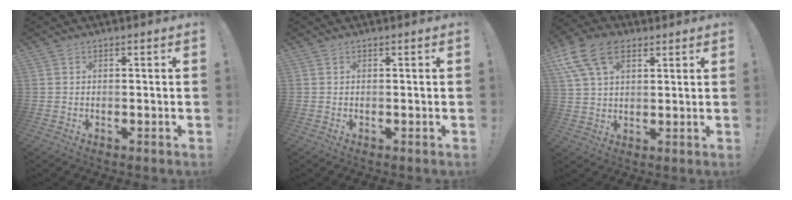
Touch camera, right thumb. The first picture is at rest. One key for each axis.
{"total": 0.0}
{"total": 13.7, "fx": 6.7, "fy": 8.5, "fz": 8.5, "tx": -0.159, "ty": -0.020, "tz": 0.126}